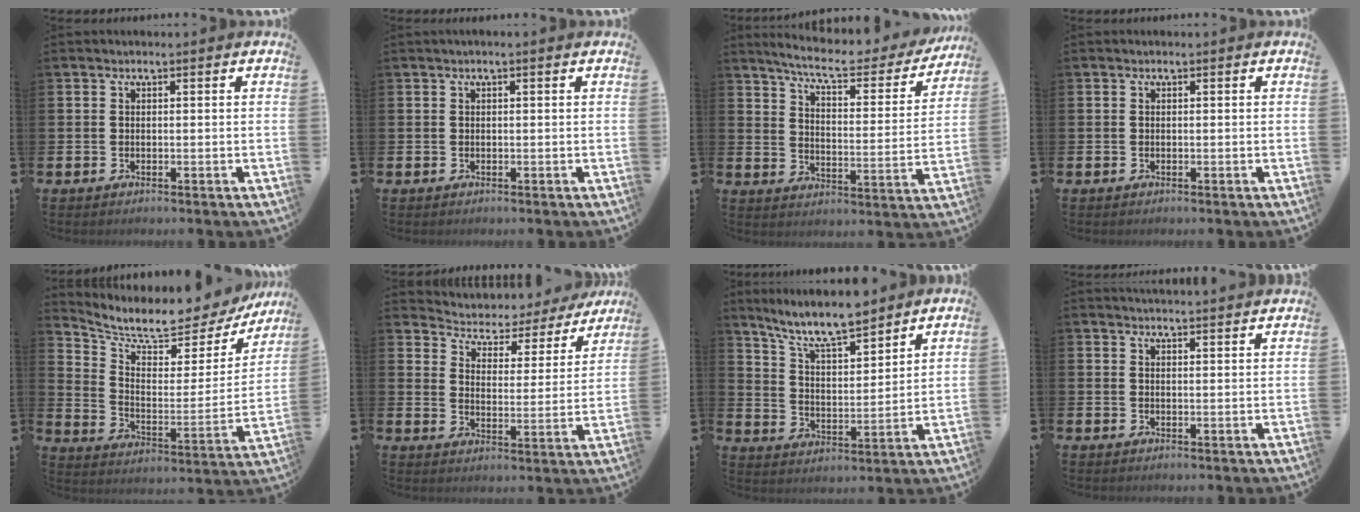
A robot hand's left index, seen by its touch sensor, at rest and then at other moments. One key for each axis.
{"total": 0.6, "fx": 0.1, "fy": 0.0, "fz": 0.5, "tx": -0.016, "ty": 0.004, "tz": 0.002}
{"total": 8.3, "fx": 7.4, "fy": 1.2, "fz": 3.6, "tx": -0.090, "ty": -0.051, "tz": 0.122}
{"total": 0.0}
{"total": 6.9, "fx": 6.2, "fy": 1.9, "fz": 2.3, "tx": -0.075, "ty": -0.052, "tz": 0.102}
{"total": 3.7, "fx": 3.4, "fy": 1.5, "fz": 0.2, "tx": -0.033, "ty": -0.035, "tz": 0.049}
{"total": 9.2, "fx": 8.3, "fy": 1.5, "fz": 3.8, "tx": -0.107, "ty": -0.041, "tz": 0.149}
{"total": 2.5, "fx": 2.5, "fy": -0.4, "fz": 0.0, "tx": 0.006, "ty": -0.019, "tz": 0.044}